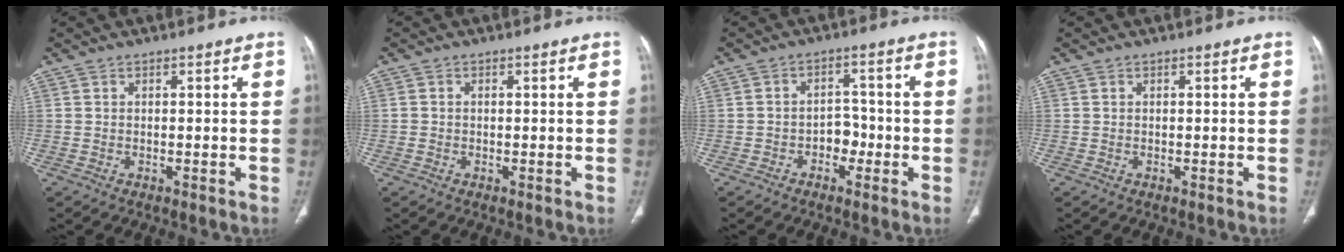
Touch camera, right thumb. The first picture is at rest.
{"total": 0.6, "force": [-0.1, 0.5, 0.1], "torque": [0.000, 0.003, -0.003]}
{"total": 4.1, "force": [-1.7, 3.1, 2.2], "torque": [-0.005, 0.022, -0.033]}
{"total": 0.0}